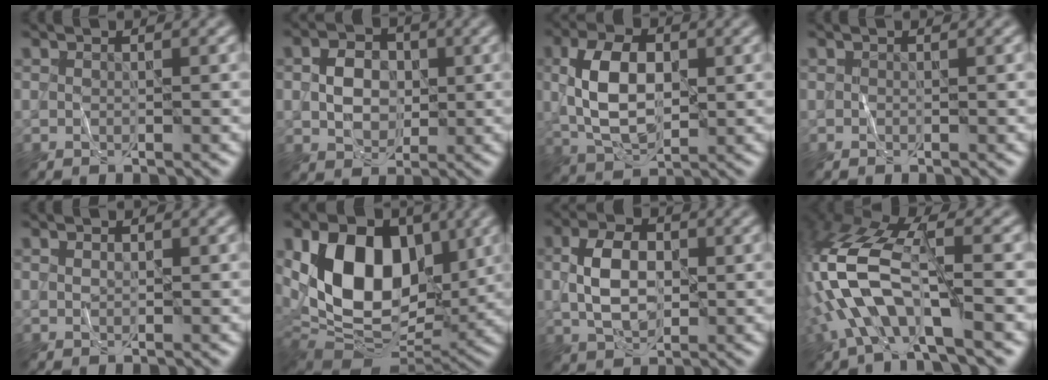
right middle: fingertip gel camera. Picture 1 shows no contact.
{"total": 3.7, "force": [0.0, 2.9, 2.3], "torque": [-0.038, 0.003, -0.005]}
{"total": 7.2, "force": [0.4, 4.2, 5.8], "torque": [-0.114, 0.003, 0.005]}
{"total": 0.0}
{"total": 0.6, "force": [0.2, 0.4, 0.4], "torque": [-0.009, 0.000, 0.003]}
{"total": 11.9, "force": [2.0, 7.9, 8.7], "torque": [-0.136, -0.006, 0.031]}
{"total": 5.2, "force": [-0.1, 3.3, 4.0], "torque": [-0.079, 0.003, -0.003]}
{"total": 10.6, "force": [-2.8, 4.3, 9.2], "torque": [-0.211, 0.010, -0.061]}